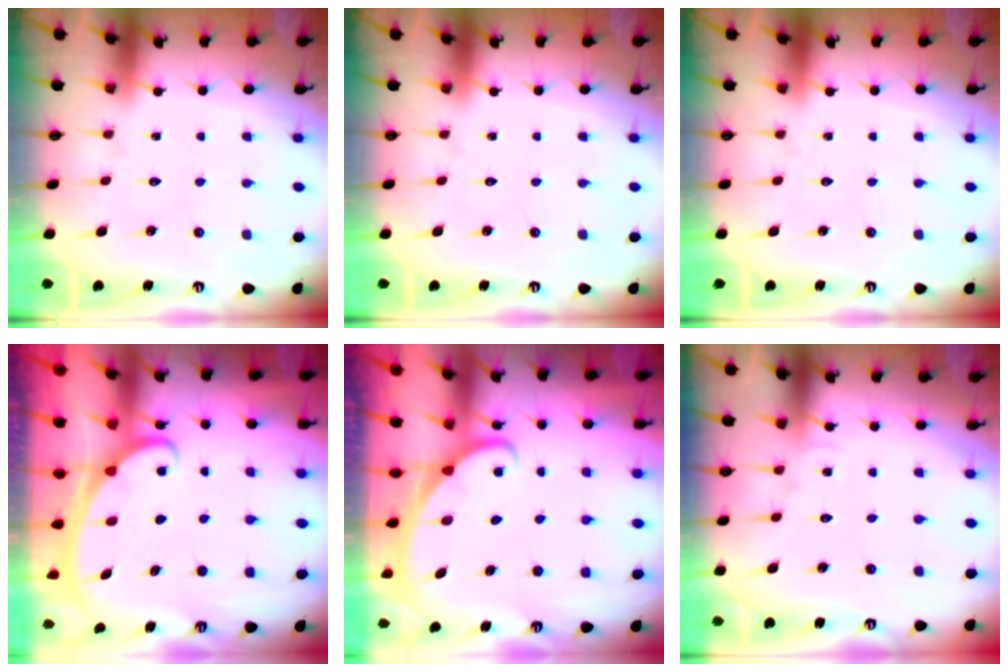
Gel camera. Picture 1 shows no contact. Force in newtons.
{"total": 0.0}
{"total": 0.0}
{"total": 2.3, "press": 2.3, "slide": 0.3}
{"total": 2.1, "press": 2.1, "slide": 0.1}
{"total": 4.7, "press": 4.6, "slide": 0.4}